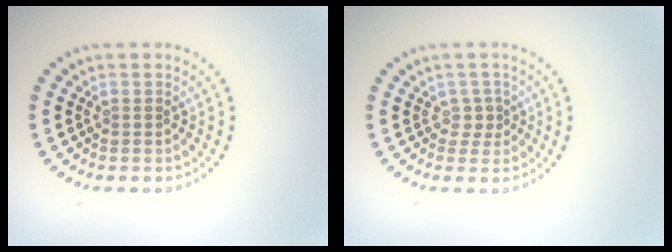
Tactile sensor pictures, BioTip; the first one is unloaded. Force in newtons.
{"total": 1.2, "press": 0.9, "slide": 0.8}